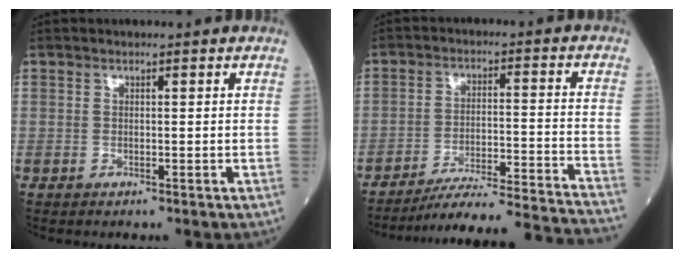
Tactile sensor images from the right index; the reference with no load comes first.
{"total": 21.7, "force": [-20.6, -1.8, 6.7], "torque": [-0.066, -0.026, -0.288]}